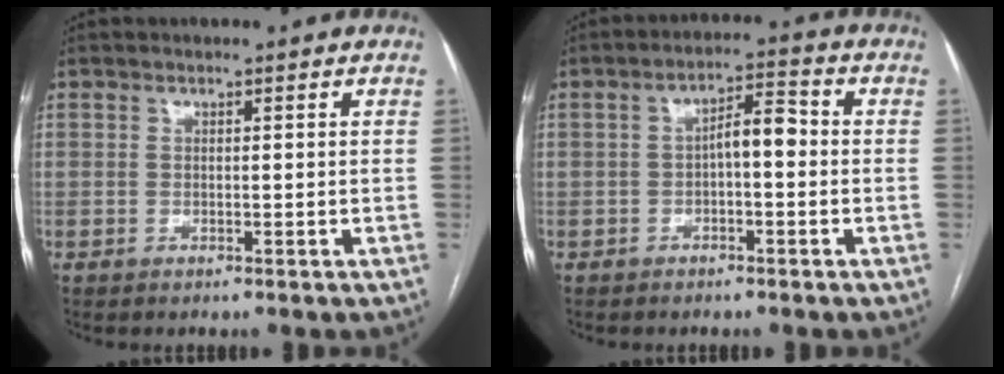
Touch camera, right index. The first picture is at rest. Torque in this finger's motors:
{"motor_torque": [0.94, -0.07, 0.42, 0.10]}